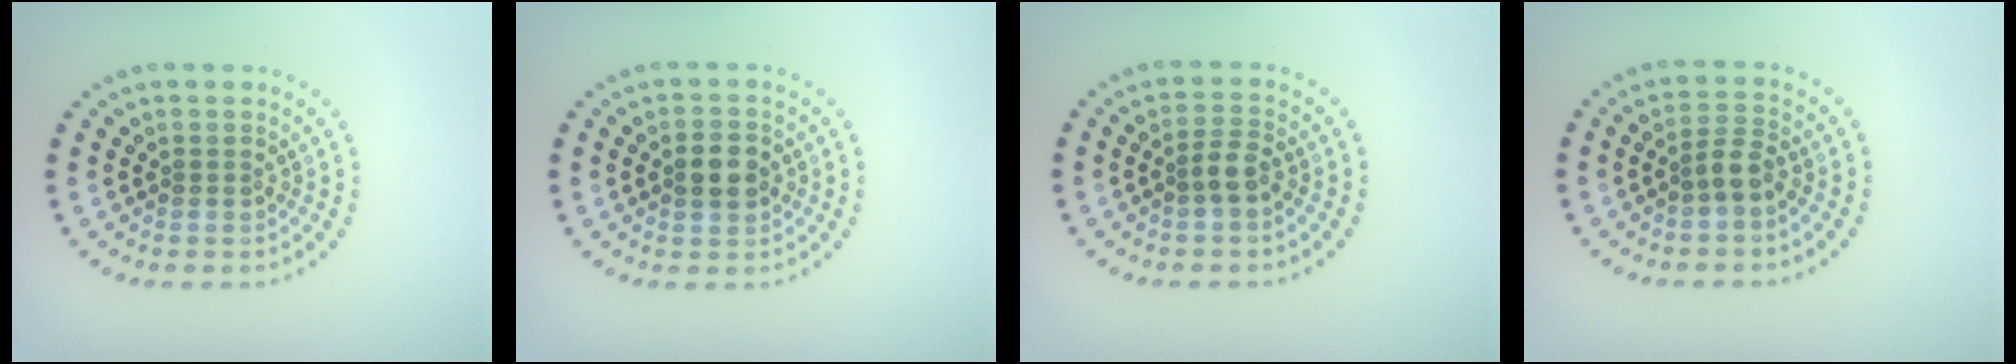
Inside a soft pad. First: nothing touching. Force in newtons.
{"total": 3.0, "press": 3.0, "slide": 0.1}
{"total": 2.0, "press": 1.8, "slide": 0.9}
{"total": 2.1, "press": 1.8, "slide": 1.2}